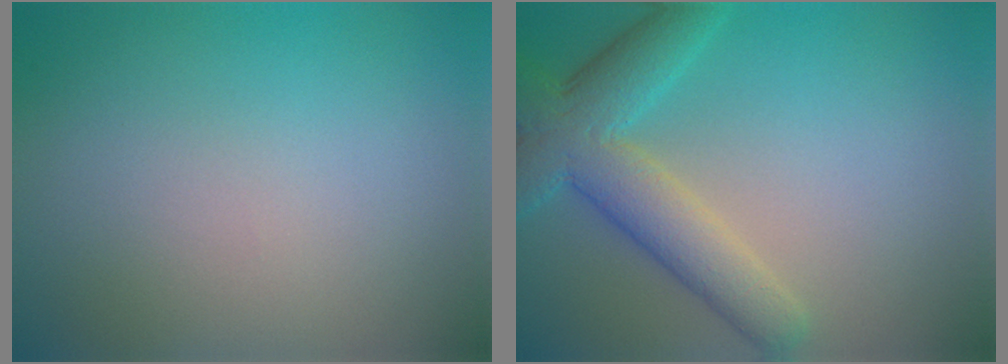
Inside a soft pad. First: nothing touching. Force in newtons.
{"total": 6.5, "press": 6.5, "slide": 0.5}